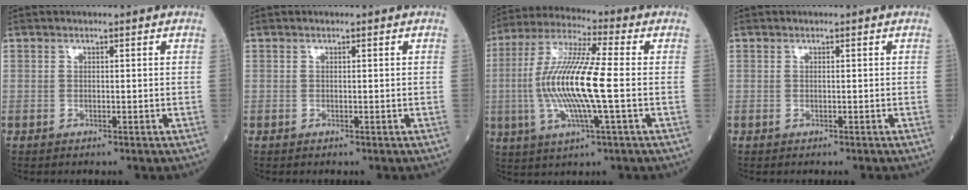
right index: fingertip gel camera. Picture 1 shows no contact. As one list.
[{"total": 0.0}, {"total": 14.2, "force": [-1.4, 1.0, 14.1], "torque": [-0.287, 0.002, -0.032]}, {"total": 0.0}]